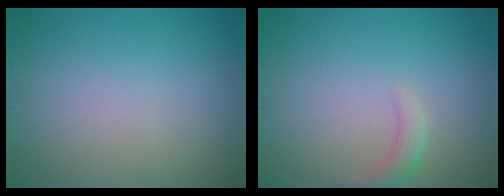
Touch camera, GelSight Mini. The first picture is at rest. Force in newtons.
{"total": 1.6, "press": 1.6, "slide": 0.3}